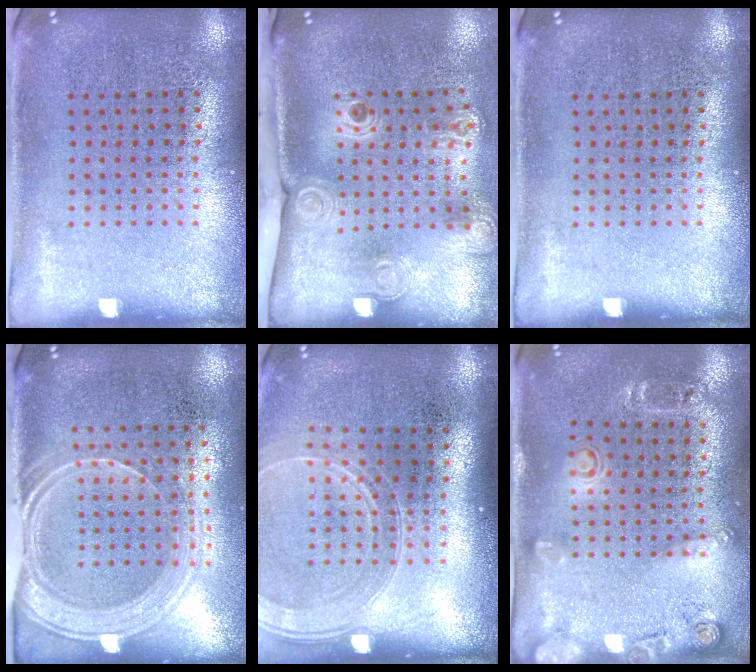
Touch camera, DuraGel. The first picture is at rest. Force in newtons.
{"total": 2.3, "press": 1.7, "slide": 1.6}
{"total": 0.0}
{"total": 1.8, "press": 1.5, "slide": 0.9}
{"total": 1.7, "press": 1.6, "slide": 0.6}
{"total": 1.8, "press": 1.2, "slide": 1.3}